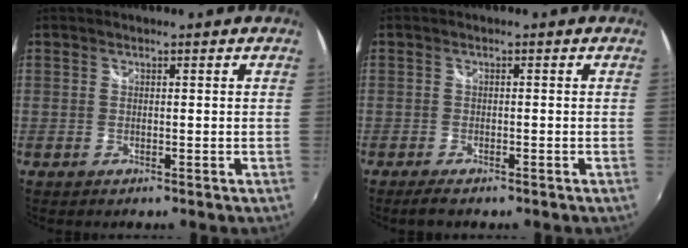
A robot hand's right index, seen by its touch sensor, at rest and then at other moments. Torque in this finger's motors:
{"motor_torque": [-0.12, -0.07, -0.04, -0.03]}